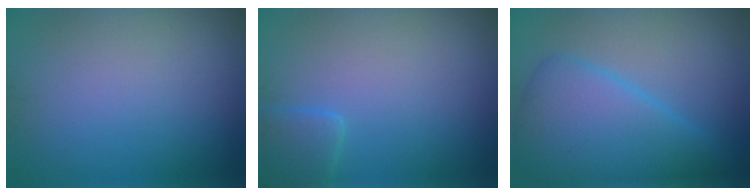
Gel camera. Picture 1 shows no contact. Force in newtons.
{"total": 2.4, "press": 2.4, "slide": 0.1}
{"total": 7.1, "press": 7.1, "slide": 0.3}